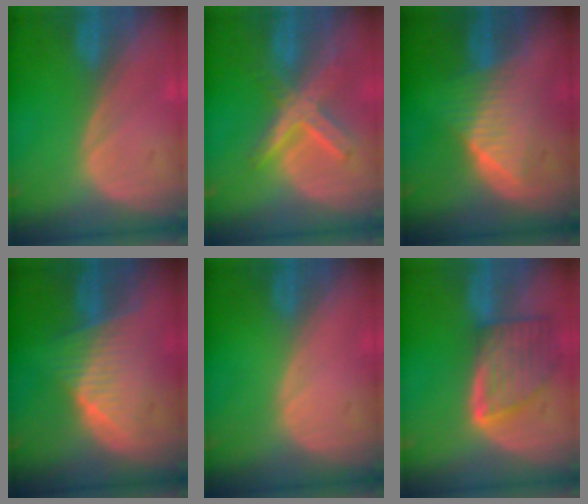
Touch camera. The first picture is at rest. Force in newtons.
{"total": 7.6, "press": 6.5, "slide": 3.8}
{"total": 6.5, "press": 6.4, "slide": 1.1}
{"total": 7.0, "press": 6.5, "slide": 2.8}
{"total": 0.0}
{"total": 8.0, "press": 7.3, "slide": 3.4}